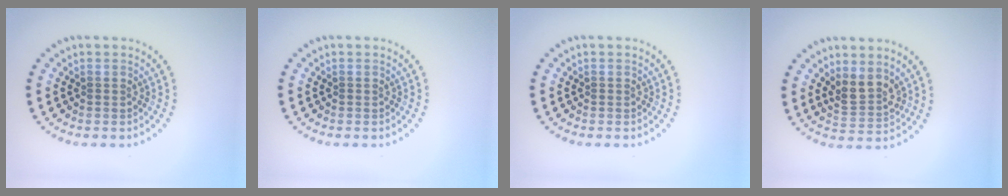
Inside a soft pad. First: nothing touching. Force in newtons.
{"total": 0.0}
{"total": 0.0}
{"total": 2.6, "press": 2.3, "slide": 1.2}